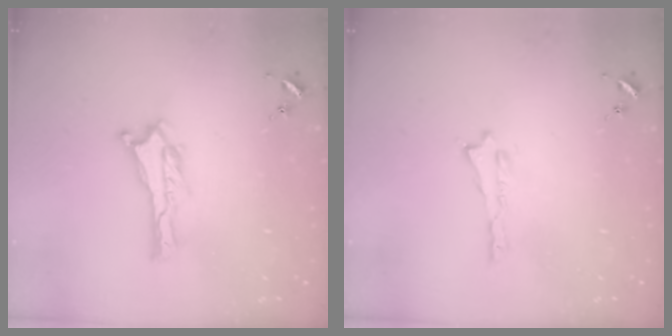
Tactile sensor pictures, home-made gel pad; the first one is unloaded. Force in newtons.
{"total": 0.0}